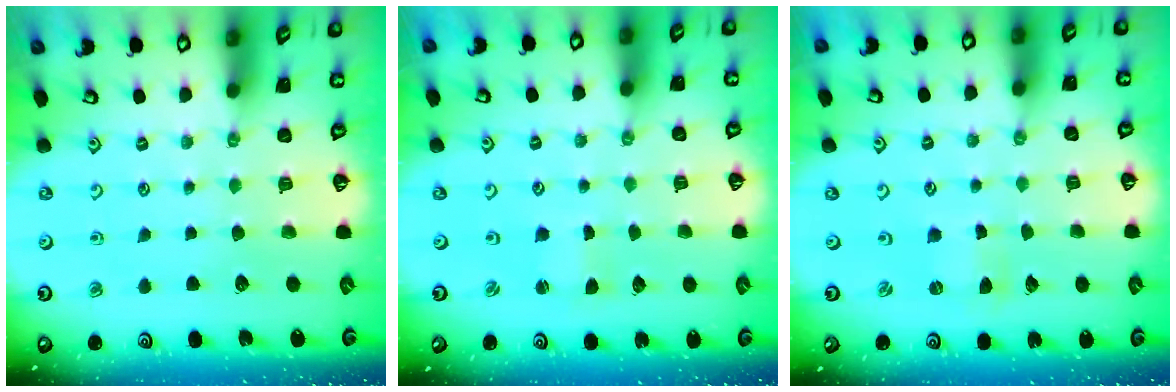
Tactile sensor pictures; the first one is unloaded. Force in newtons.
{"total": 0.5, "press": 0.5, "slide": 0.1}
{"total": 0.0}